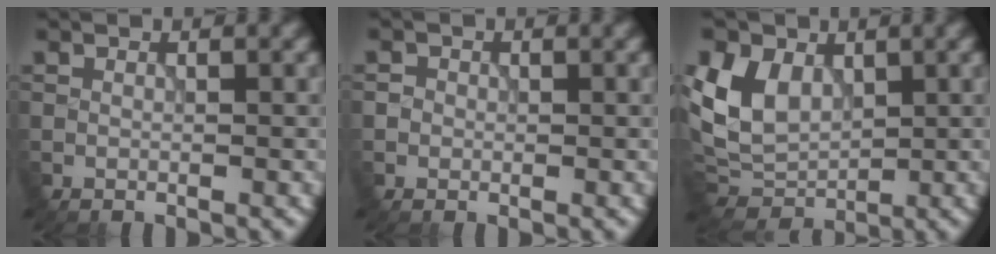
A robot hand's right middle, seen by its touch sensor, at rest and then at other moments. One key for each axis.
{"total": 0.9, "fx": 0.0, "fy": 0.9, "fz": 0.1, "tx": 0.001, "ty": -0.003, "tz": 0.002}
{"total": 6.0, "fx": 1.4, "fy": 4.5, "fz": 3.7, "tx": -0.080, "ty": -0.003, "tz": 0.019}